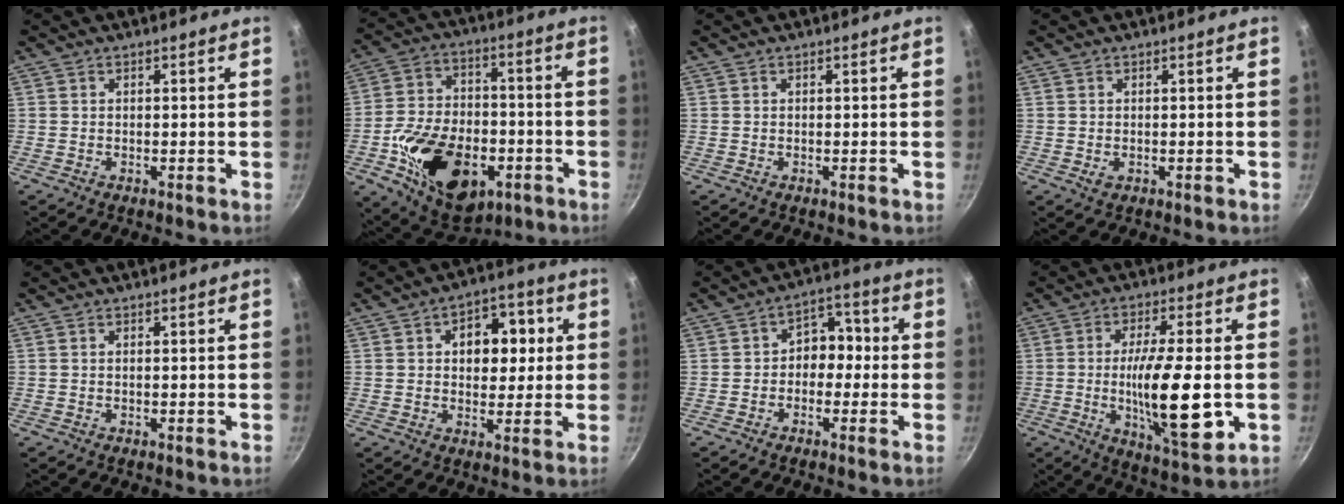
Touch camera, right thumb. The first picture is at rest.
{"total": 22.2, "force": [-7.6, 14.0, 15.5], "torque": [-0.236, 0.039, -0.113]}
{"total": 0.0}
{"total": 1.2, "force": [-0.2, 0.8, 0.9], "torque": [-0.013, -0.001, 0.001]}
{"total": 0.0}
{"total": 10.4, "force": [2.1, 7.3, 7.2], "torque": [-0.055, 0.006, 0.021]}
{"total": 6.8, "force": [-0.5, 5.3, 4.3], "torque": [-0.006, 0.027, -0.023]}
{"total": 16.9, "force": [-2.3, 4.5, 16.2], "torque": [-0.270, -0.005, -0.036]}